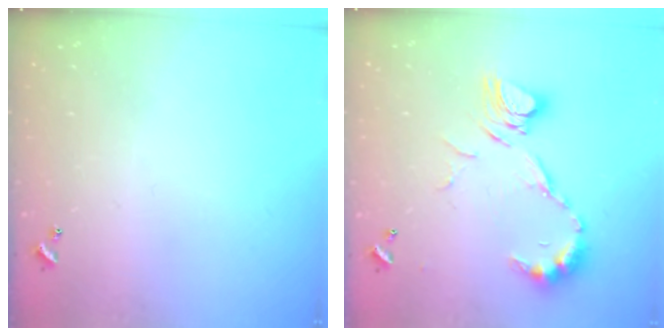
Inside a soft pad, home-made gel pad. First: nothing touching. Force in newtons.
{"total": 11.8, "press": 11.8, "slide": 1.4}